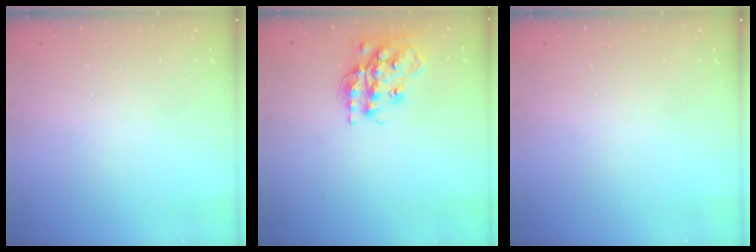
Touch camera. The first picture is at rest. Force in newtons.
{"total": 17.6, "press": 17.5, "slide": 1.3}
{"total": 0.0}